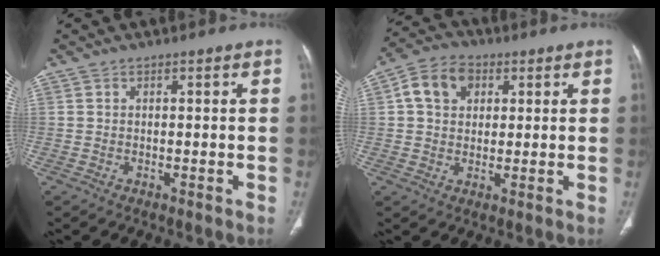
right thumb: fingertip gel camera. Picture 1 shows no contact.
{"total": 8.4, "force": [2.5, 6.4, 4.9], "torque": [-0.072, 0.009, 0.037]}